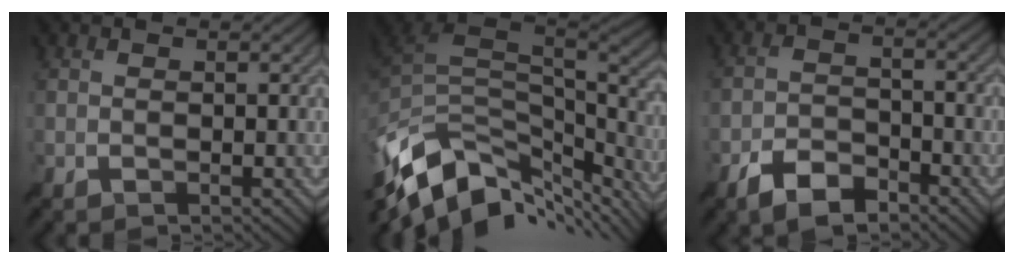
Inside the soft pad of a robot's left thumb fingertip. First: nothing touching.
{"total": 13.8, "force": [-6.3, 7.7, 9.6], "torque": [-0.228, -0.027, -0.103]}
{"total": 5.7, "force": [-4.1, 2.6, 3.1], "torque": [-0.057, 0.002, -0.084]}